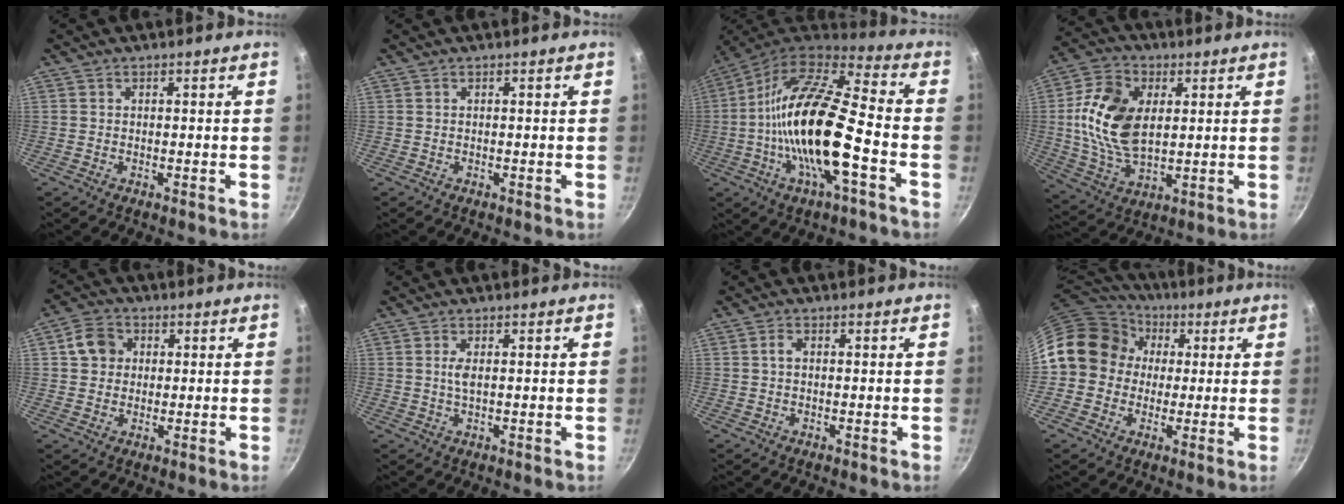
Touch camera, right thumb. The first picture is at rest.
{"total": 0.0}
{"total": 22.5, "force": [-5.1, 7.4, 20.6], "torque": [-0.381, 0.032, -0.111]}
{"total": 16.1, "force": [2.5, 10.0, 12.4], "torque": [-0.222, -0.006, 0.046]}
{"total": 7.1, "force": [1.4, 5.7, 4.0], "torque": [-0.061, 0.010, 0.014]}
{"total": 2.0, "force": [0.3, 0.7, 1.8], "torque": [-0.041, 0.000, 0.007]}
{"total": 1.5, "force": [0.1, 1.0, 1.2], "torque": [-0.021, 0.006, 0.001]}
{"total": 14.9, "force": [1.2, 13.2, 6.7], "torque": [-0.085, 0.038, 0.004]}